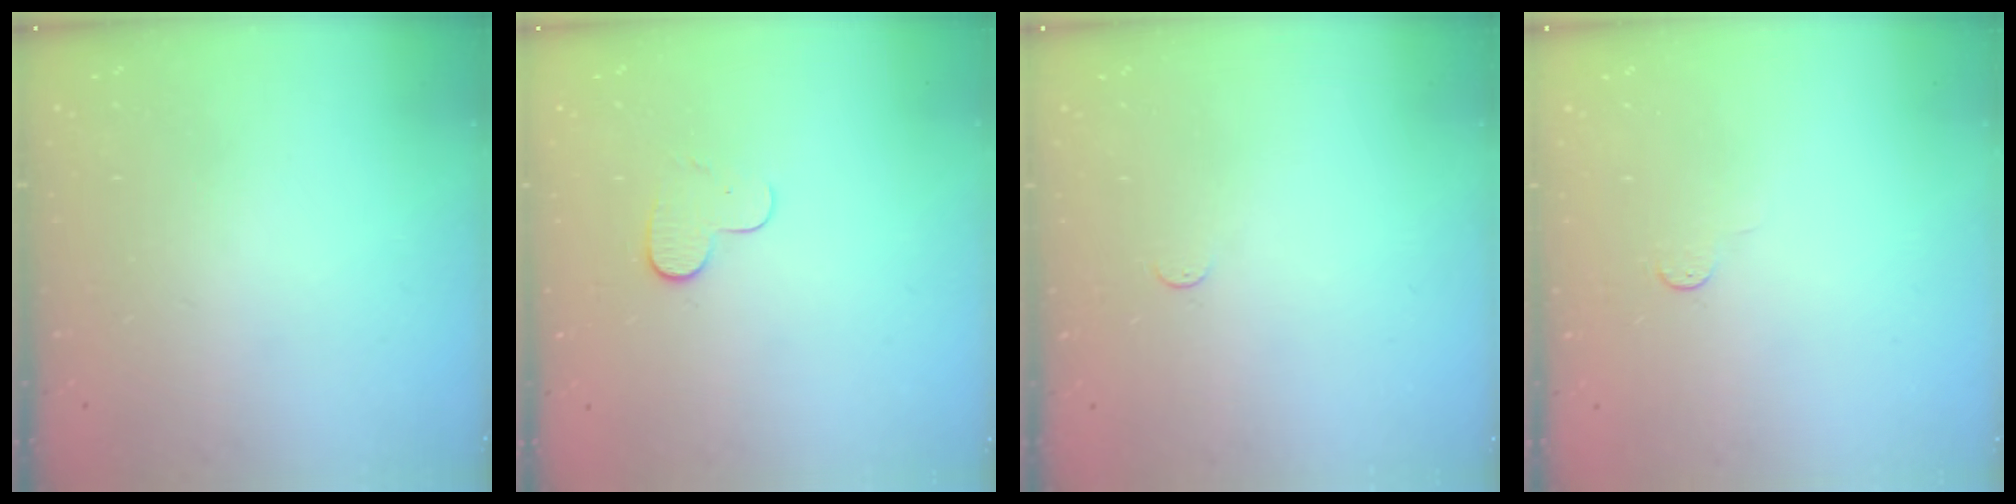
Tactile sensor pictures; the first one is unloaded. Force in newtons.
{"total": 6.3, "press": 6.3, "slide": 0.5}
{"total": 2.7, "press": 2.7, "slide": 0.4}
{"total": 2.8, "press": 2.8, "slide": 0.4}